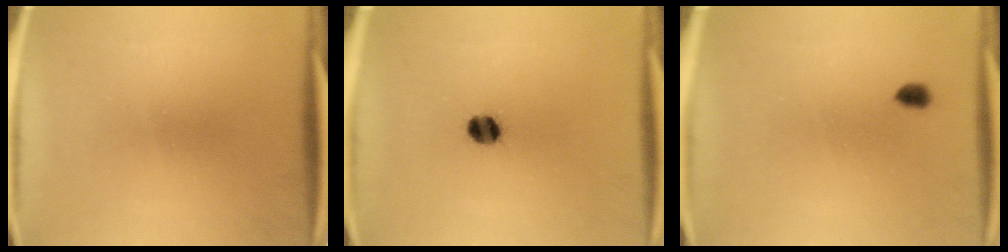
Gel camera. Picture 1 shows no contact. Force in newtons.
{"total": 4.4}
{"total": 2.1}